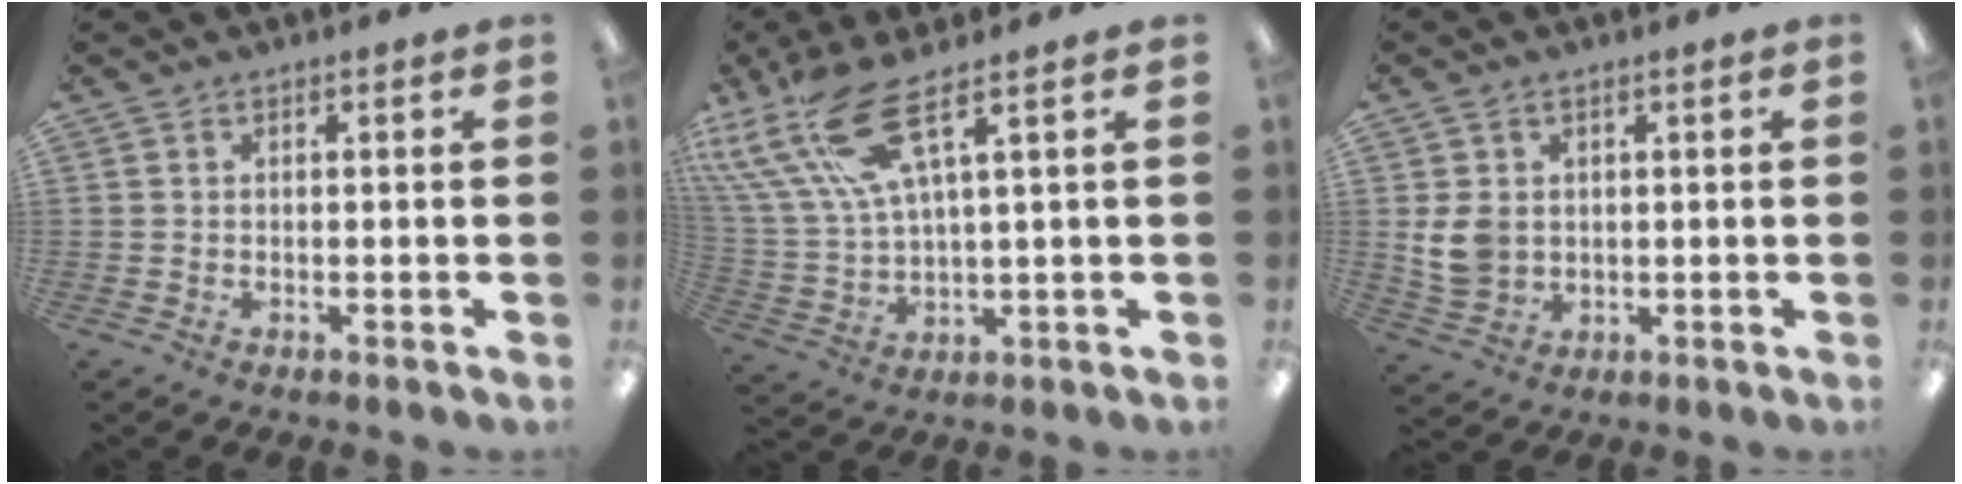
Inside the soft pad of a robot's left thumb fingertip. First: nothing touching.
{"total": 15.2, "force": [8.8, 4.4, 11.6], "torque": [-0.266, -0.037, 0.152]}
{"total": 6.6, "force": [1.5, 5.2, 3.8], "torque": [-0.080, 0.006, 0.032]}